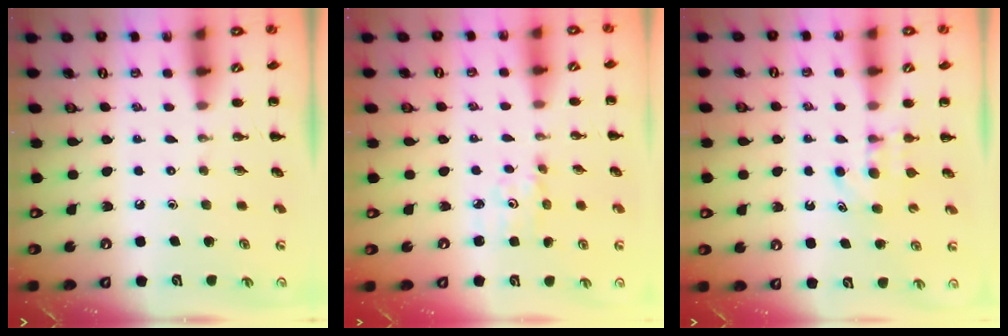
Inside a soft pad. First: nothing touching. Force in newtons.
{"total": 2.0, "press": 2.0, "slide": 0.2}
{"total": 5.0, "press": 4.8, "slide": 1.4}